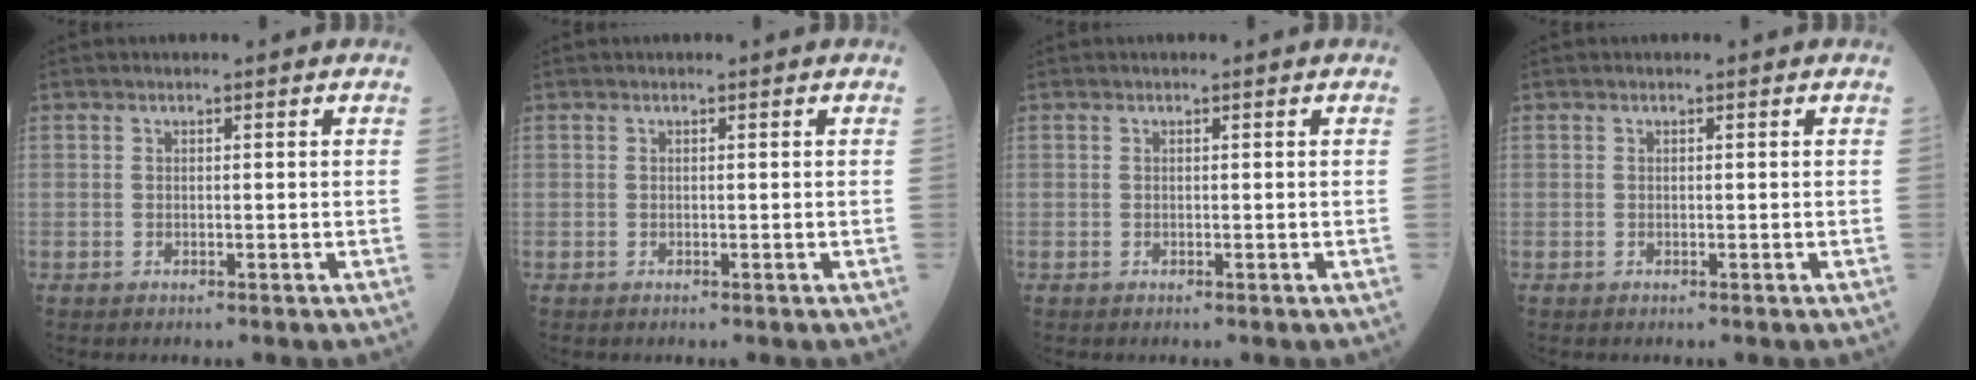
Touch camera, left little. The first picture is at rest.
{"total": 0.0}
{"total": 0.0}
{"total": 0.0}